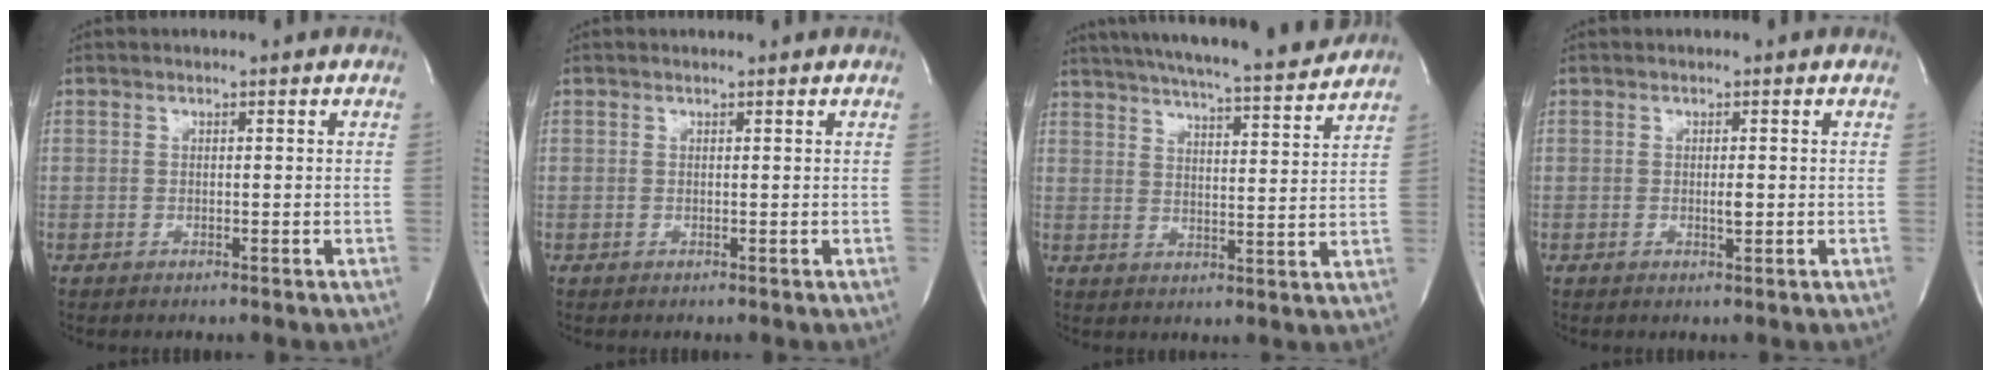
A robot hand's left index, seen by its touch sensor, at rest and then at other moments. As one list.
[{"total": 0.5, "force": [0.5, -0.1, 0.1], "torque": [-0.003, 0.000, 0.008]}, {"total": 19.7, "force": [18.0, 0.8, 8.1], "torque": [-0.137, -0.016, 0.245]}, {"total": 1.1, "force": [-0.1, 0.2, 1.0], "torque": [-0.018, -0.004, -0.002]}]